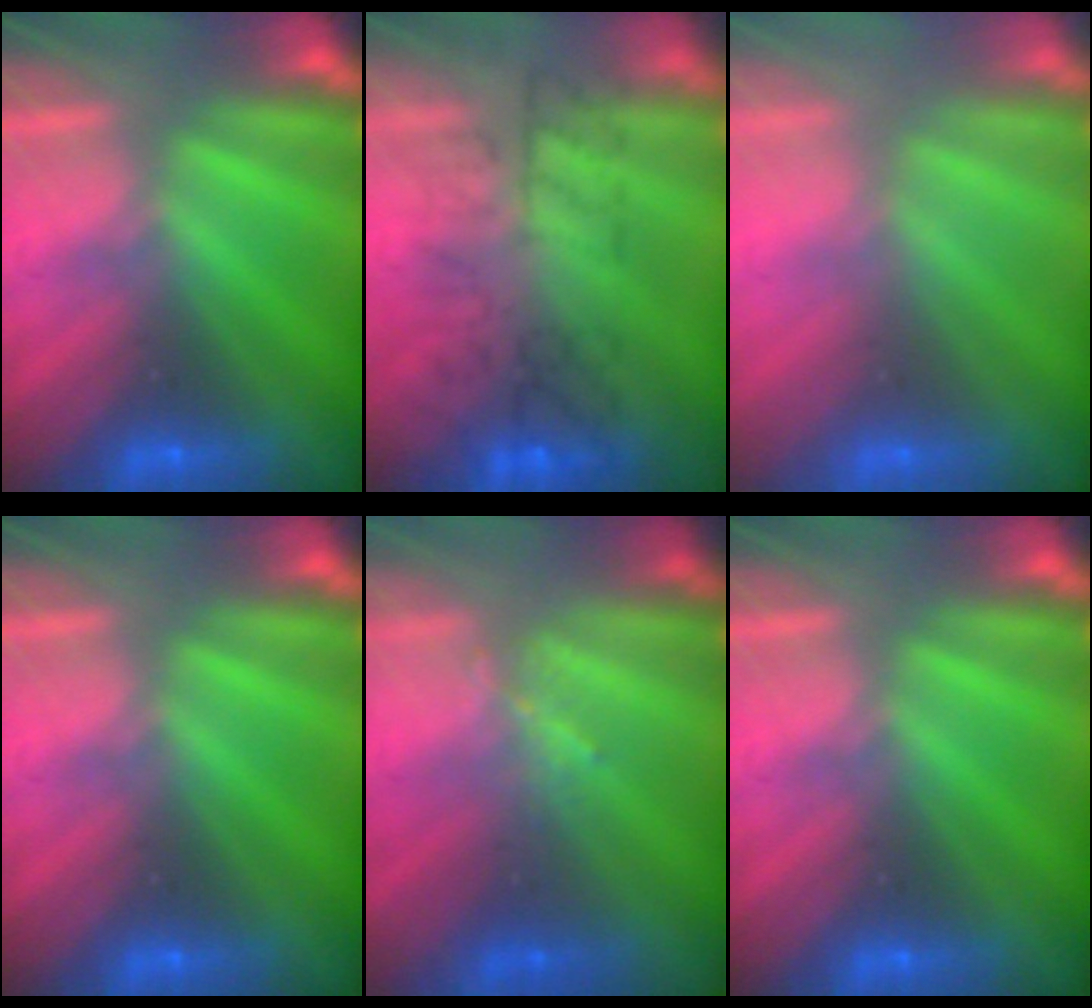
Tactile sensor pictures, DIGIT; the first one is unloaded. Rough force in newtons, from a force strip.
{"total": 10.4}
{"total": 2.5}
{"total": 0.0}
{"total": 1.1}
{"total": 0.0}